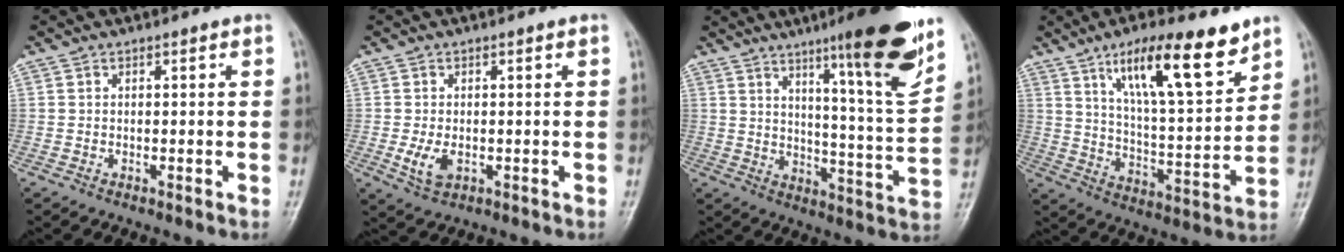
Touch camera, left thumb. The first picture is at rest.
{"total": 4.0, "force": [-0.8, 2.5, 3.1], "torque": [-0.064, -0.009, -0.010]}
{"total": 17.7, "force": [10.9, 1.6, 13.9], "torque": [-0.178, -0.065, 0.162]}
{"total": 17.2, "force": [10.5, 4.6, 12.8], "torque": [-0.185, -0.052, 0.181]}